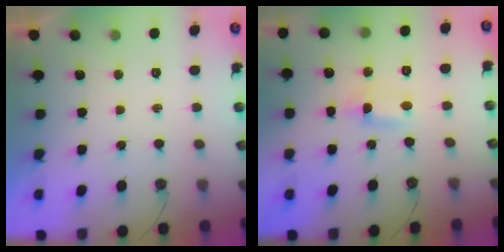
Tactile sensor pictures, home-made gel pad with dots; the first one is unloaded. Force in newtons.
{"total": 1.2, "press": 1.0, "slide": 0.6}